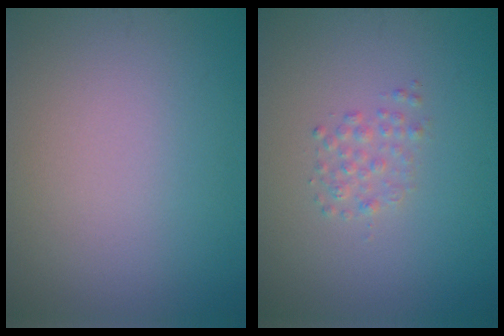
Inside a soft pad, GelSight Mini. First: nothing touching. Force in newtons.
{"total": 1.2, "press": 1.2, "slide": 0.0}